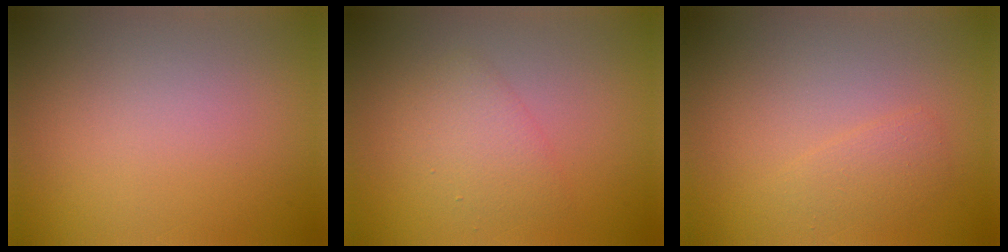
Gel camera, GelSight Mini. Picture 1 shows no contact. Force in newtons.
{"total": 2.4, "press": 2.4, "slide": 0.2}
{"total": 1.4, "press": 1.4, "slide": 0.1}